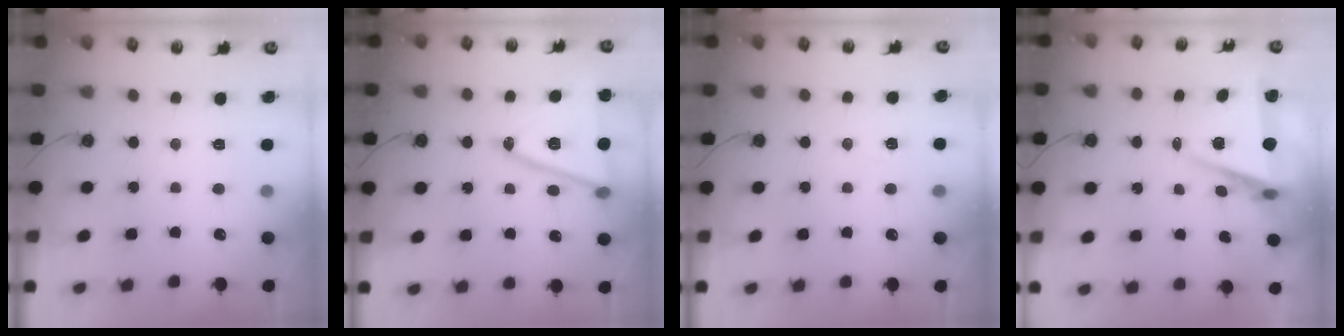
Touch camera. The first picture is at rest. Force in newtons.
{"total": 17.2, "press": 16.9, "slide": 3.6}
{"total": 3.3, "press": 3.0, "slide": 1.4}
{"total": 7.6, "press": 6.1, "slide": 4.5}